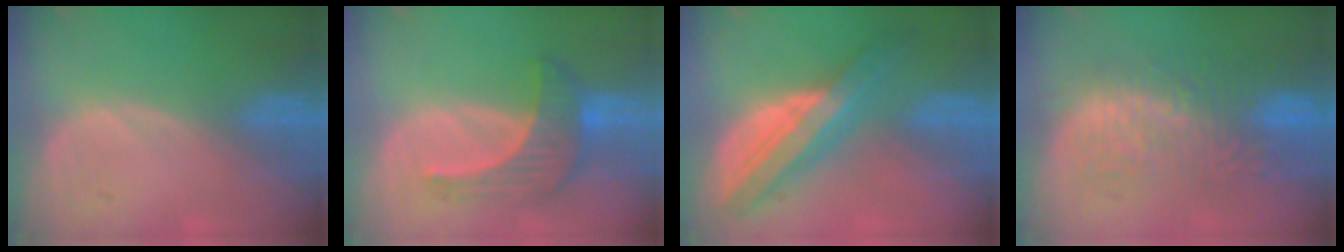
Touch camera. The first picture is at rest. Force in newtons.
{"total": 7.3, "press": 6.7, "slide": 2.9}
{"total": 8.5, "press": 8.5, "slide": 0.5}
{"total": 11.0, "press": 9.5, "slide": 5.4}